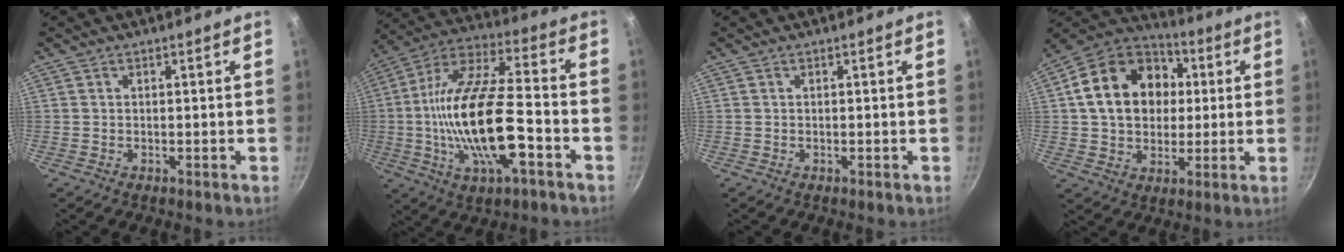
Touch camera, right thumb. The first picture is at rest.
{"total": 21.8, "force": [-5.1, 8.0, 19.6], "torque": [-0.369, 0.025, -0.103]}
{"total": 0.0}
{"total": 19.3, "force": [3.2, 14.9, 11.8], "torque": [-0.176, 0.024, 0.047]}